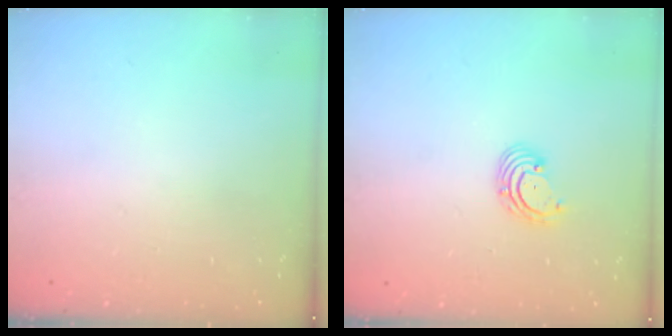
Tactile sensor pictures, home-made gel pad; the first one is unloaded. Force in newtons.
{"total": 2.9, "press": 2.9, "slide": 0.3}